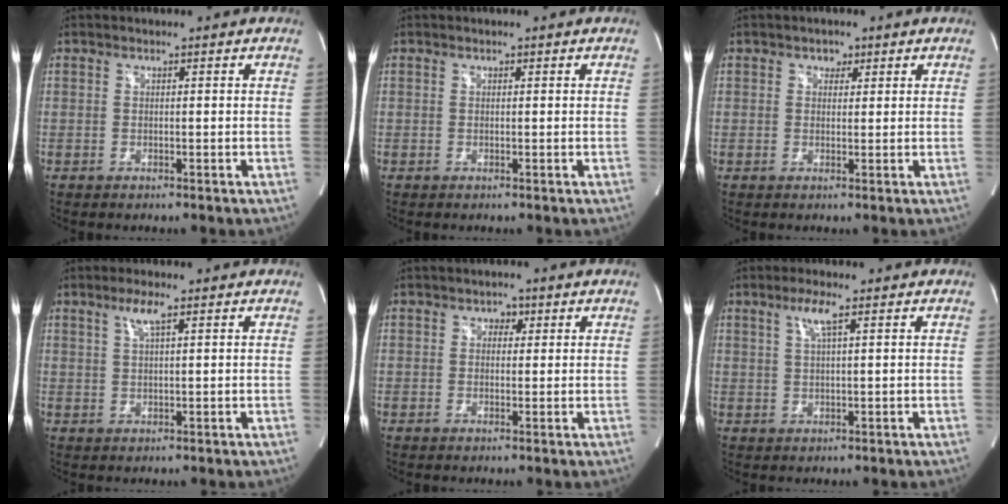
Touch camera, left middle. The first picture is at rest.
{"total": 0.0}
{"total": 1.1, "force": [0.7, 0.8, 0.2], "torque": [-0.001, 0.001, 0.009]}
{"total": 2.8, "force": [1.5, 0.1, 2.3], "torque": [-0.051, 0.002, 0.031]}
{"total": 1.6, "force": [0.6, 1.3, 0.7], "torque": [-0.006, 0.005, 0.006]}
{"total": 3.1, "force": [1.6, -0.1, 2.7], "torque": [-0.059, 0.002, 0.032]}